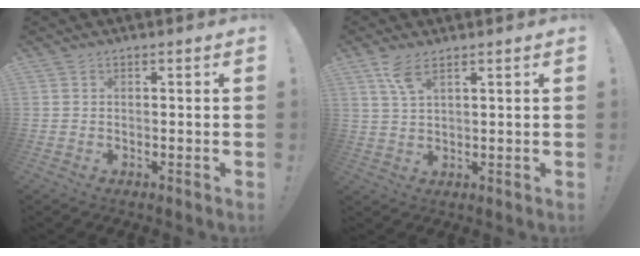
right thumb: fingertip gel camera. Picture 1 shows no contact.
{"total": 5.6, "force": [3.6, 1.6, 4.0], "torque": [-0.077, -0.013, 0.064]}